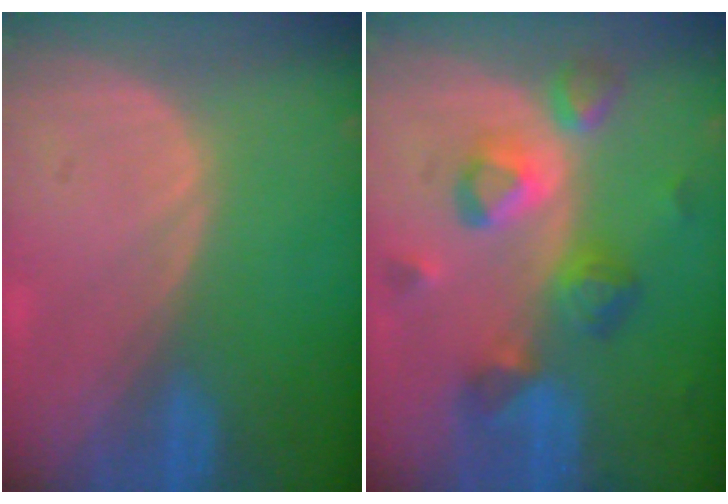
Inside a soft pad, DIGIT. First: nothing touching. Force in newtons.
{"total": 8.8, "press": 7.9, "slide": 3.7}